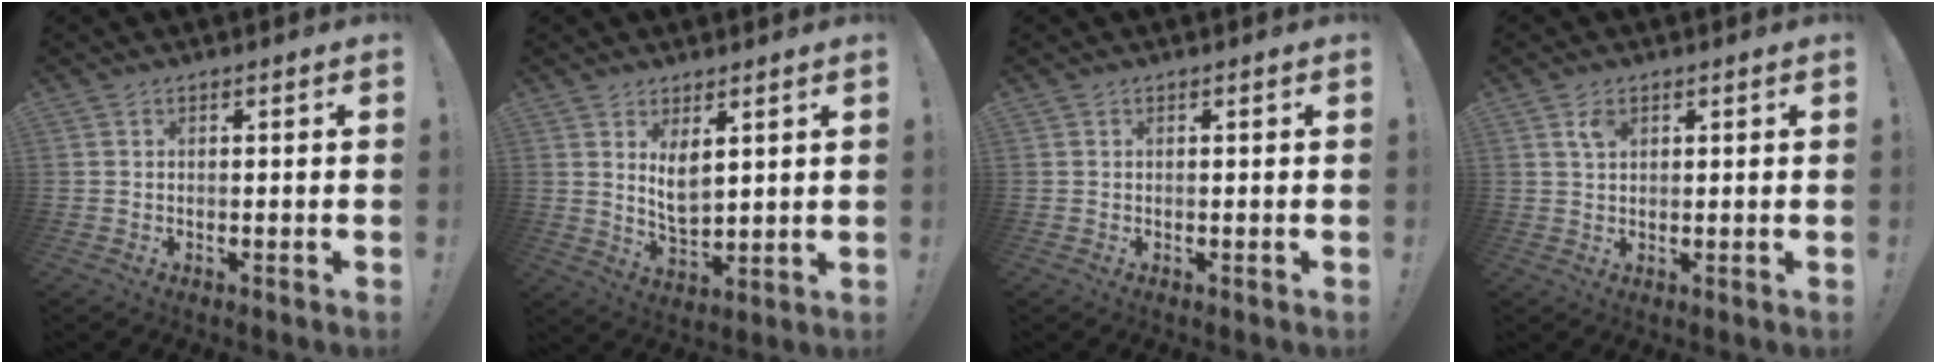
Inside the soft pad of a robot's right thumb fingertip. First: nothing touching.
{"total": 6.8, "force": [3.3, 3.1, 5.0], "torque": [-0.085, -0.023, 0.057]}
{"total": 0.0}
{"total": 3.2, "force": [1.7, 1.7, 2.1], "torque": [-0.029, -0.005, 0.029]}